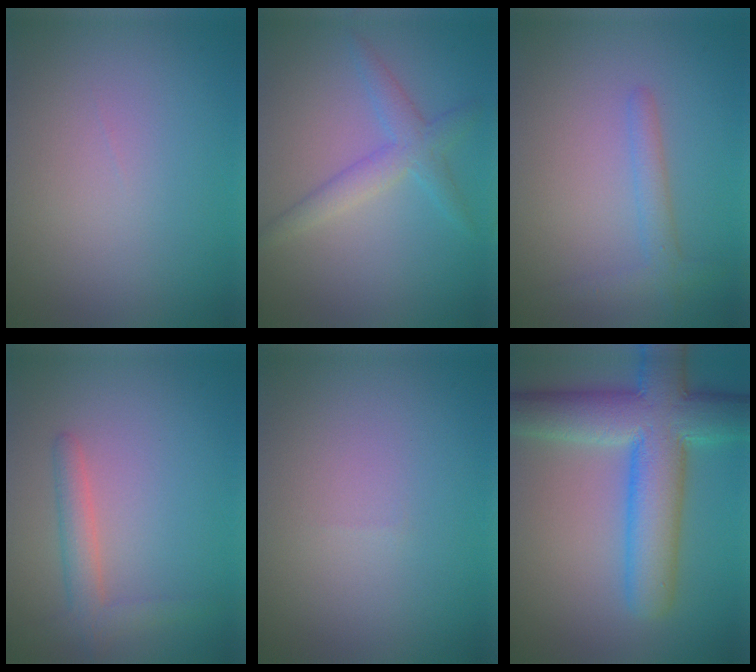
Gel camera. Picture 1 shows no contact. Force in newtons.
{"total": 2.9, "press": 2.9, "slide": 0.1}
{"total": 1.9, "press": 1.9, "slide": 0.1}
{"total": 2.6, "press": 2.6, "slide": 0.2}
{"total": 0.0}
{"total": 9.8, "press": 9.8, "slide": 0.4}